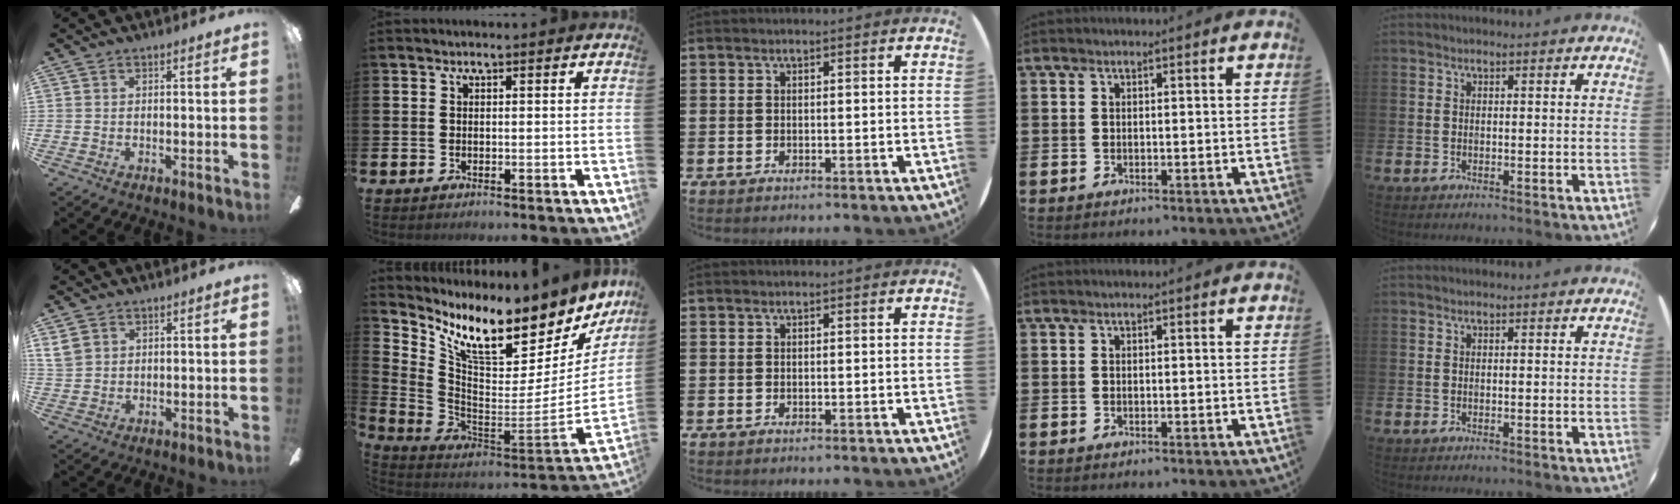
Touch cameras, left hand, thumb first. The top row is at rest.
{"thumb": {"total": 4.0, "force": [2.0, 3.1, 1.6], "torque": [-0.038, 0.006, 0.042]}, "index": {"total": 9.3, "force": [8.1, 2.9, 3.6], "torque": [-0.094, -0.080, 0.136]}}